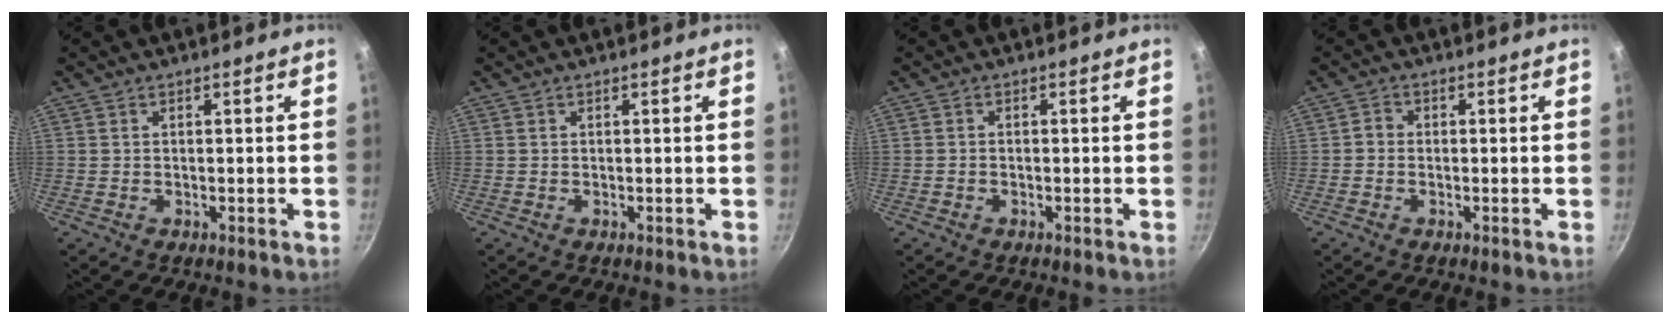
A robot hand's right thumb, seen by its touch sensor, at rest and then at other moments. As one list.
[{"total": 0.0}, {"total": 0.5, "force": [-0.3, 0.3, 0.2], "torque": [-0.005, 0.004, -0.007]}, {"total": 1.6, "force": [-0.5, 1.3, 0.6], "torque": [-0.006, 0.010, -0.014]}]